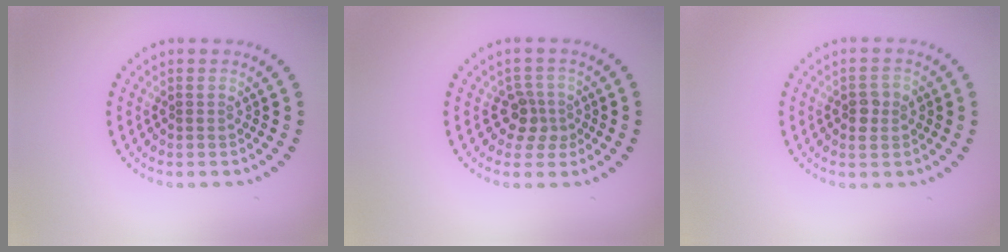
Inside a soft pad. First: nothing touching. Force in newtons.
{"total": 2.4, "press": 1.8, "slide": 1.5}
{"total": 1.7, "press": 1.7, "slide": 0.2}